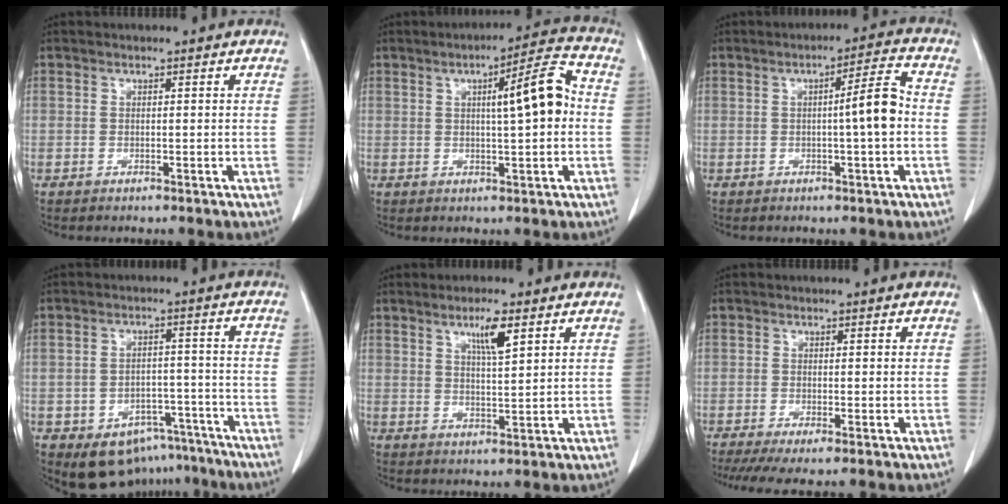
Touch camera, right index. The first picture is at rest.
{"total": 8.7, "force": [0.8, 0.8, 8.6], "torque": [-0.126, 0.018, 0.009]}
{"total": 6.0, "force": [-0.5, -0.1, 6.0], "torque": [-0.087, 0.010, -0.009]}
{"total": 10.2, "force": [-6.9, 6.9, 3.1], "torque": [-0.031, 0.031, -0.090]}
{"total": 4.9, "force": [2.7, 0.4, 4.1], "torque": [-0.072, -0.003, 0.046]}
{"total": 4.8, "force": [-3.6, 0.3, 3.2], "torque": [-0.051, -0.011, -0.060]}